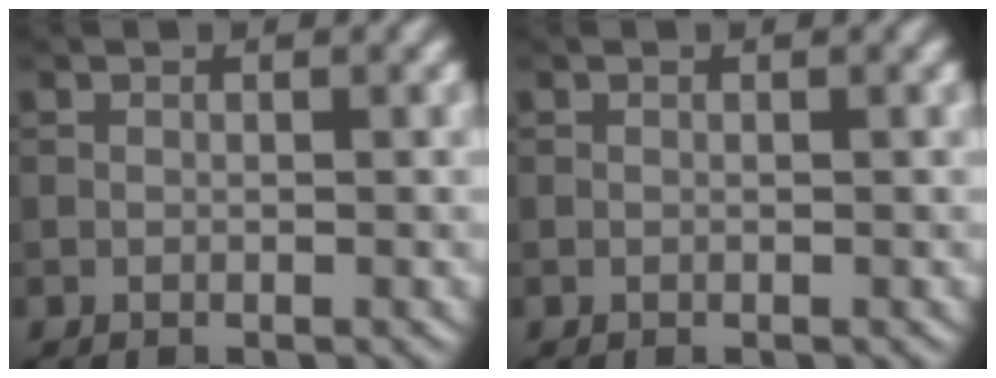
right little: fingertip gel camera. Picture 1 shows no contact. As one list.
[{"total": 0.0}]